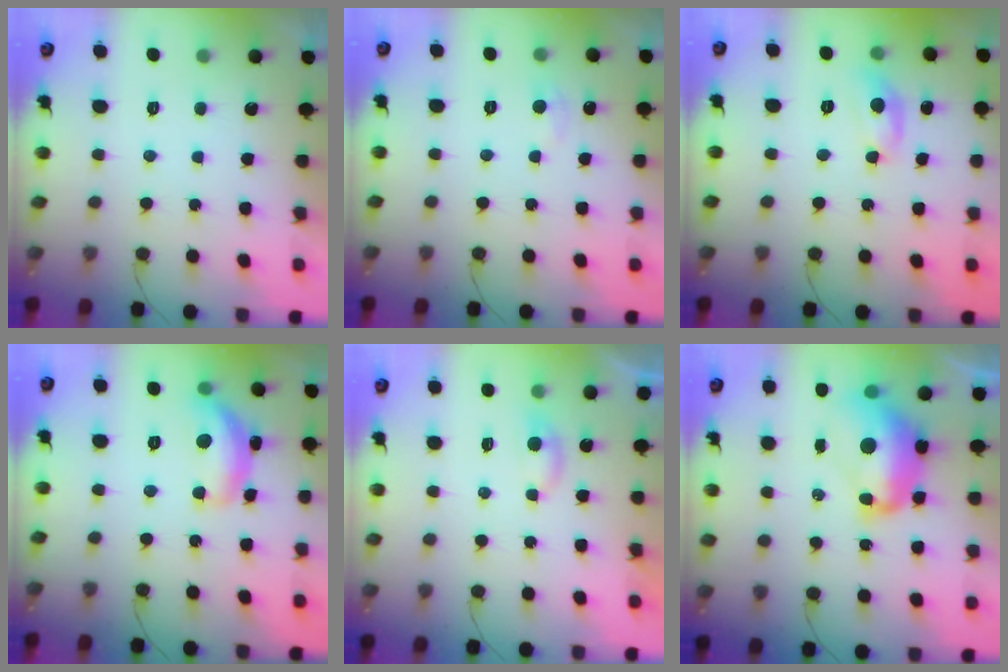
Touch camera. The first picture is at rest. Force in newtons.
{"total": 2.5, "press": 2.4, "slide": 0.4}
{"total": 8.3, "press": 8.3, "slide": 0.6}
{"total": 12.3, "press": 12.3, "slide": 0.9}
{"total": 3.3, "press": 3.2, "slide": 0.5}
{"total": 14.1, "press": 14.1, "slide": 1.1}